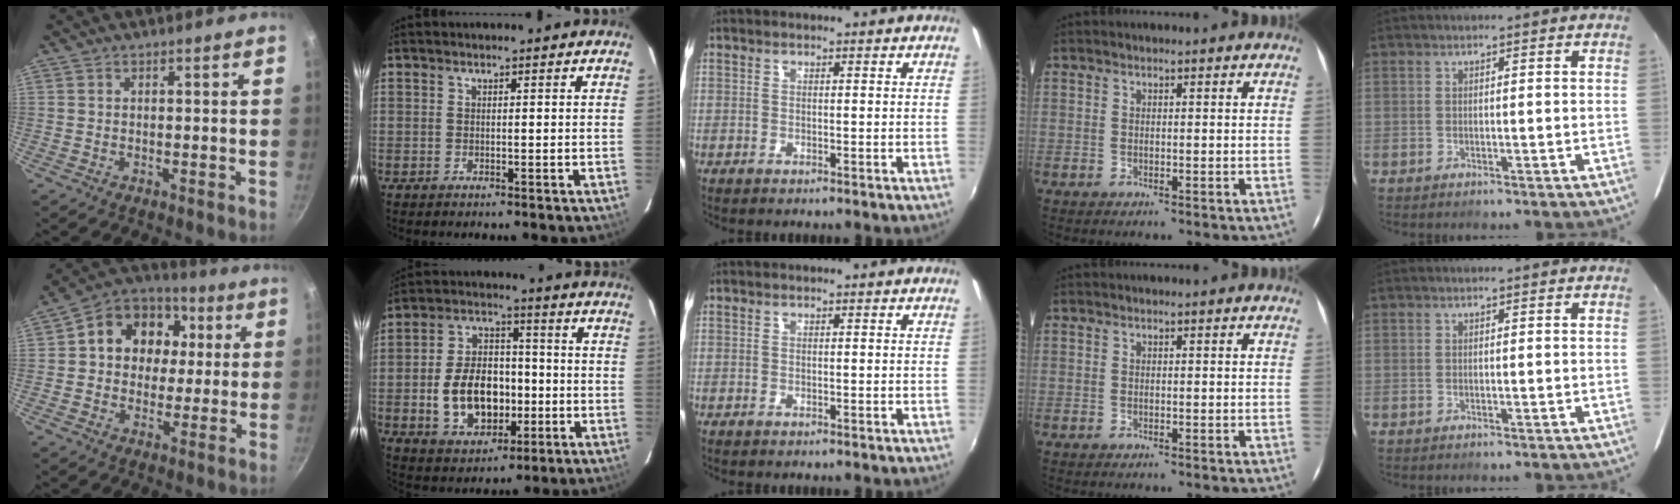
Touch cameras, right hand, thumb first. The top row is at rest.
{"thumb": {"total": 14.8, "force": [2.6, 12.3, 7.8], "torque": [-0.095, 0.022, 0.024]}, "index": {"total": 14.0, "force": [-2.9, 9.3, 10.0], "torque": [-0.209, 0.019, -0.034]}}